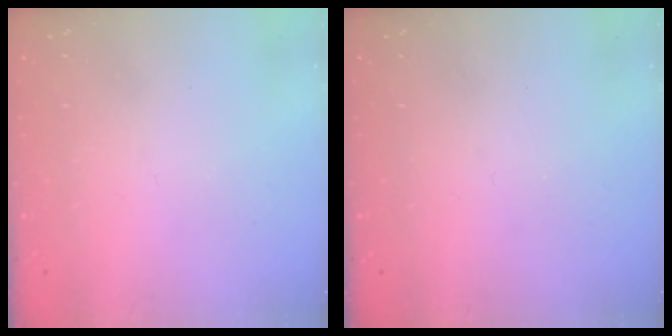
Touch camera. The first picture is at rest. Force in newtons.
{"total": 0.0}